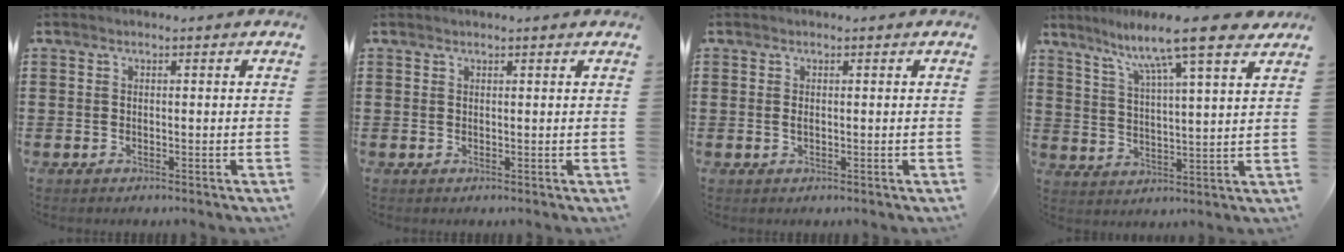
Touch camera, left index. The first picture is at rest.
{"total": 0.6, "force": [0.6, 0.0, 0.2], "torque": [-0.005, 0.000, 0.012]}
{"total": 0.7, "force": [0.1, 0.3, 0.6], "torque": [-0.014, 0.000, 0.003]}
{"total": 9.7, "force": [7.7, 0.5, 5.9], "torque": [-0.123, -0.037, 0.125]}